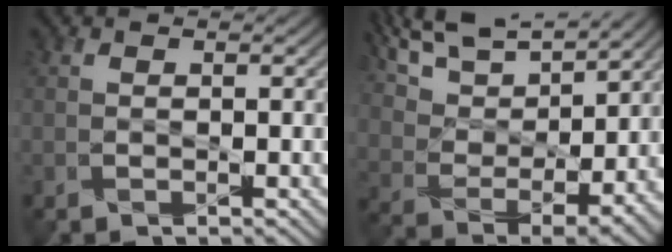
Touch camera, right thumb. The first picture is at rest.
{"total": 13.8, "force": [10.4, 4.7, 7.7], "torque": [-0.193, 0.002, 0.177]}